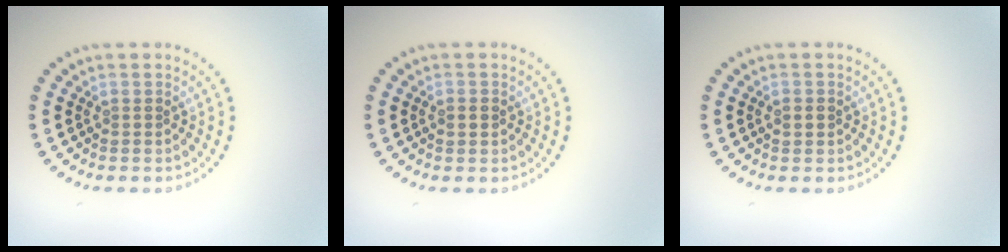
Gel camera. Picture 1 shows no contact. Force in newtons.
{"total": 1.4, "press": 1.4, "slide": 0.1}
{"total": 1.4, "press": 1.4, "slide": 0.2}